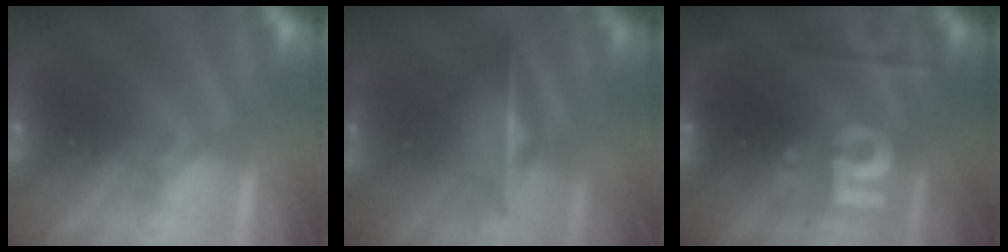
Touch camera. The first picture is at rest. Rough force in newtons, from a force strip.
{"total": 1.7}
{"total": 2.4}